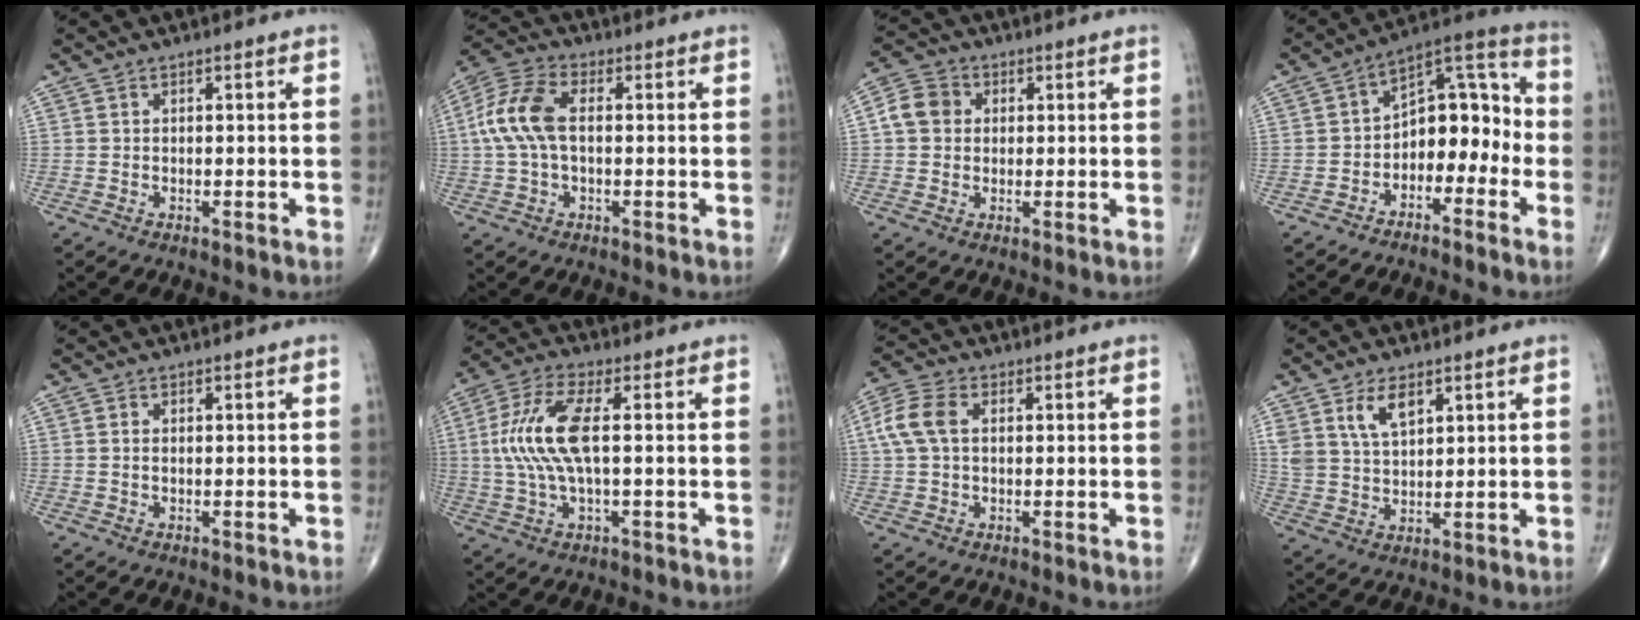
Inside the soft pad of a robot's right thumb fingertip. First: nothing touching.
{"total": 10.3, "force": [0.5, 5.6, 8.6], "torque": [-0.197, 0.028, 0.004]}
{"total": 6.1, "force": [0.8, 5.3, 2.8], "torque": [-0.042, 0.011, 0.006]}
{"total": 12.0, "force": [-3.4, 7.7, 8.5], "torque": [-0.082, 0.069, -0.065]}
{"total": 0.6, "force": [0.0, 0.3, 0.5], "torque": [-0.009, 0.001, 0.000]}
{"total": 11.2, "force": [0.8, 3.6, 10.6], "torque": [-0.251, 0.016, 0.014]}
{"total": 6.9, "force": [1.2, 4.4, 5.2], "torque": [-0.128, 0.019, 0.021]}
{"total": 6.5, "force": [3.5, 3.4, 4.3], "torque": [-0.070, -0.016, 0.073]}